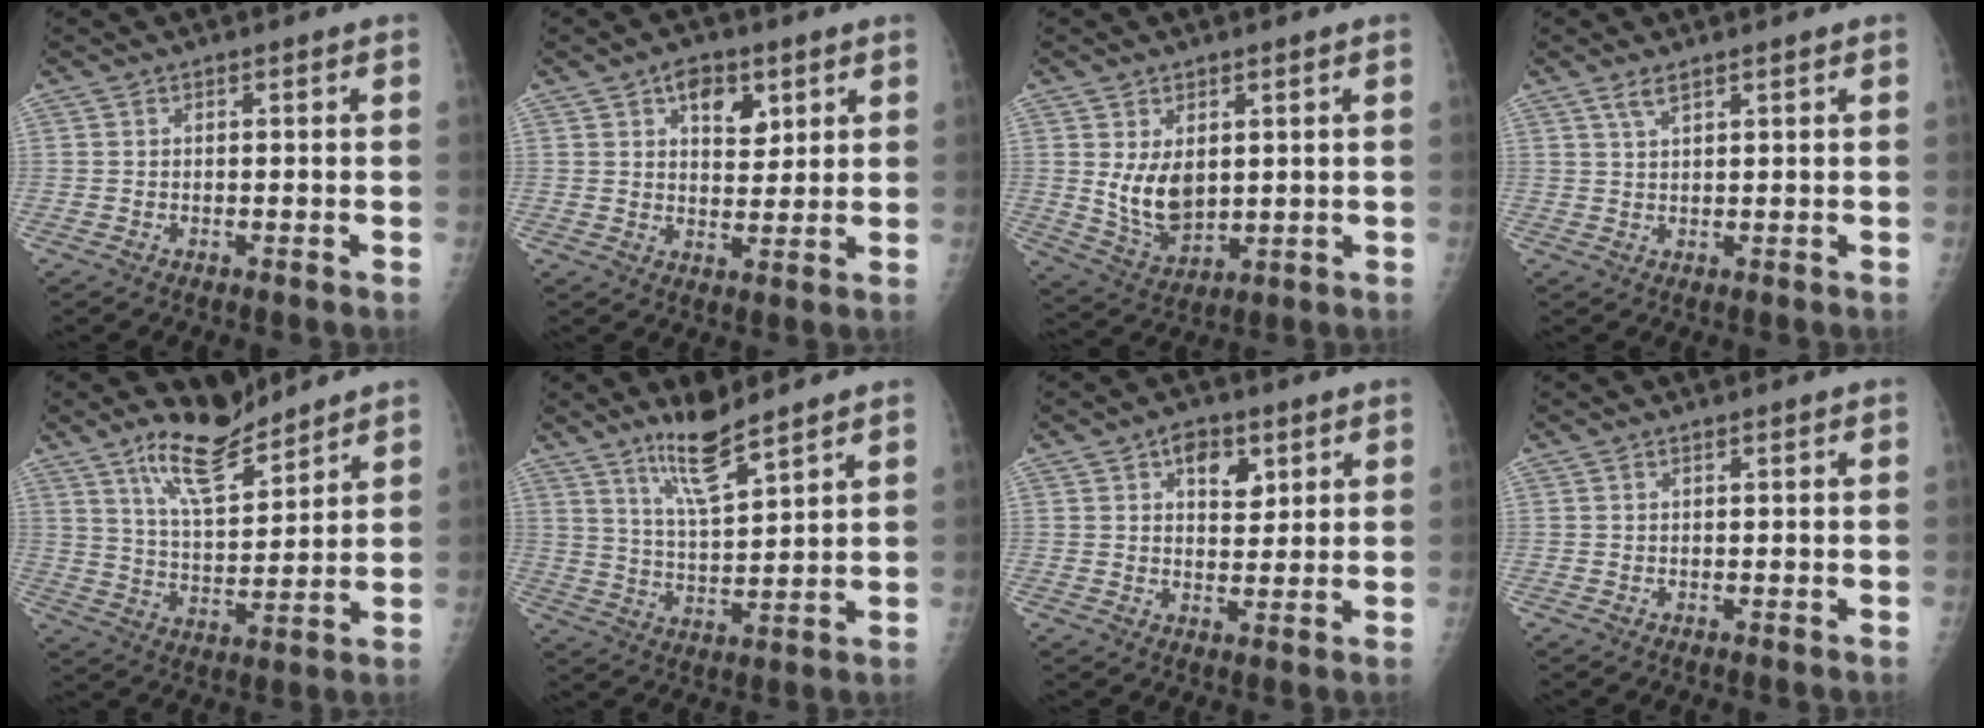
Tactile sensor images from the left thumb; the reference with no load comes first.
{"total": 6.8, "force": [3.3, 4.2, 4.3], "torque": [-0.035, -0.016, 0.049]}
{"total": 8.1, "force": [1.5, 5.2, 6.0], "torque": [-0.089, -0.022, 0.046]}
{"total": 2.2, "force": [1.5, 0.5, 1.5], "torque": [-0.033, -0.002, 0.034]}
{"total": 10.8, "force": [8.7, 3.2, 5.6], "torque": [-0.086, -0.064, 0.166]}
{"total": 9.0, "force": [6.9, 1.4, 5.7], "torque": [-0.101, -0.055, 0.136]}
{"total": 6.1, "force": [2.8, 3.8, 3.8], "torque": [-0.028, -0.013, 0.040]}
{"total": 0.0}